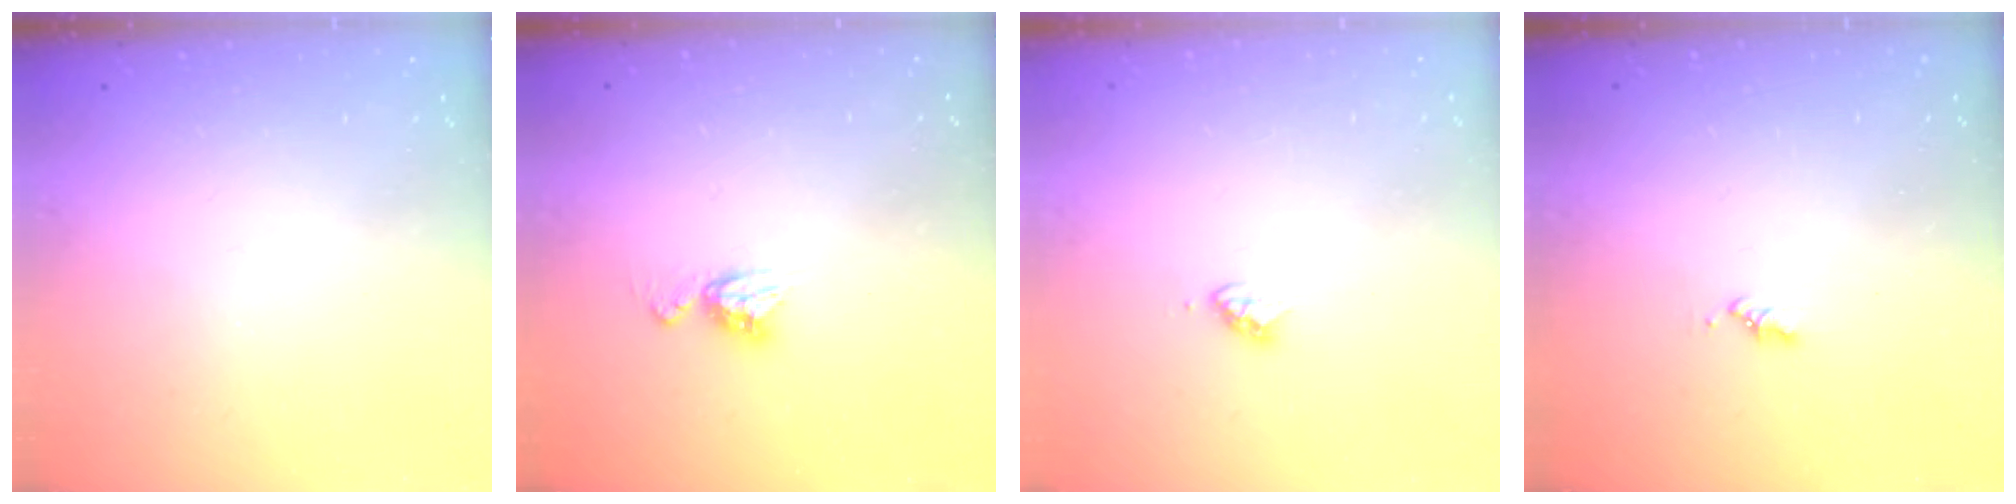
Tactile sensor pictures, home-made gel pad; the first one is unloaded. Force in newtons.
{"total": 6.8, "press": 6.8, "slide": 0.5}
{"total": 3.3, "press": 3.3, "slide": 0.2}
{"total": 1.6, "press": 1.6, "slide": 0.3}